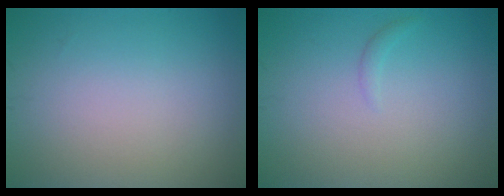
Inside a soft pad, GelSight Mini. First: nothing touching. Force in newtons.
{"total": 0.6, "press": 0.6, "slide": 0.1}